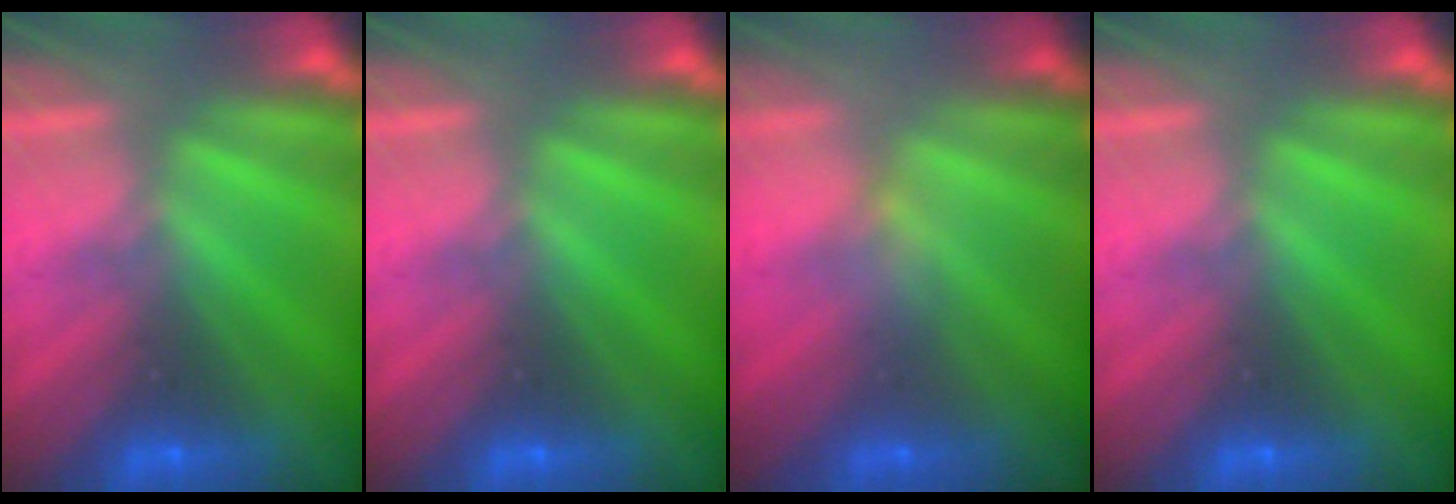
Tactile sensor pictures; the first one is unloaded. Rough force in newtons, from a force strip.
{"total": 0.0}
{"total": 2.4}
{"total": 0.0}